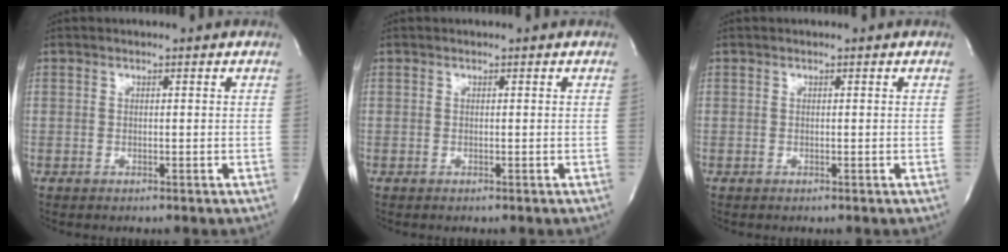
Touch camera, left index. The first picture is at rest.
{"total": 0.0}
{"total": 0.0}